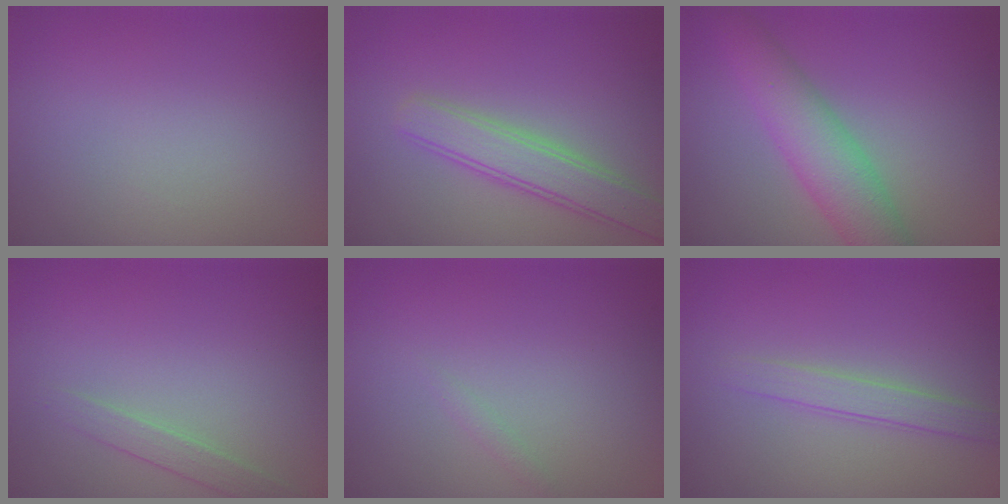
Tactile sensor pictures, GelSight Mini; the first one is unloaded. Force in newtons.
{"total": 3.7, "press": 3.7, "slide": 0.2}
{"total": 5.1, "press": 5.1, "slide": 0.2}
{"total": 1.4, "press": 1.4, "slide": 0.1}
{"total": 0.6, "press": 0.5, "slide": 0.1}
{"total": 1.9, "press": 1.9, "slide": 0.1}